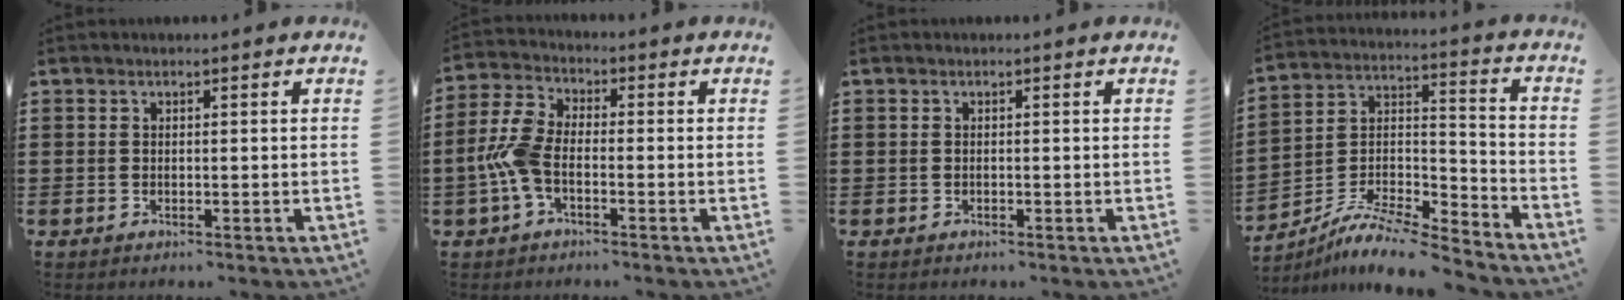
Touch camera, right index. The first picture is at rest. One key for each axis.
{"total": 6.7, "fx": -1.7, "fy": 3.4, "fz": 5.5, "tx": -0.137, "ty": -0.003, "tz": -0.038}
{"total": 0.0}
{"total": 8.8, "fx": -8.1, "fy": 1.5, "fz": 3.1, "tx": -0.062, "ty": 0.011, "tz": -0.164}